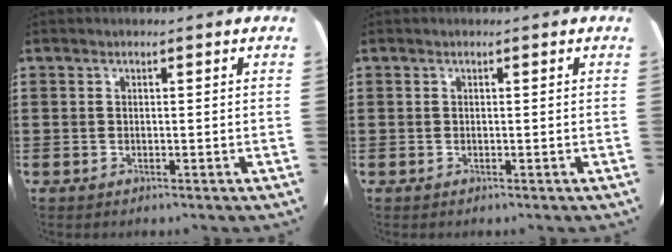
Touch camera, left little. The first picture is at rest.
{"total": 0.0}